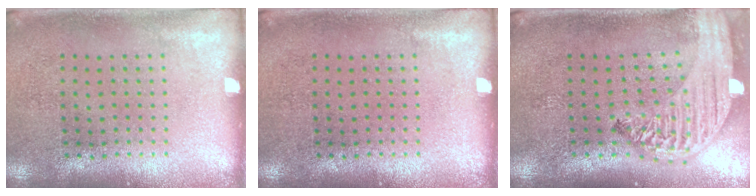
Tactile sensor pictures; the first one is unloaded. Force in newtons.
{"total": 0.0}
{"total": 2.7, "press": 2.2, "slide": 1.5}